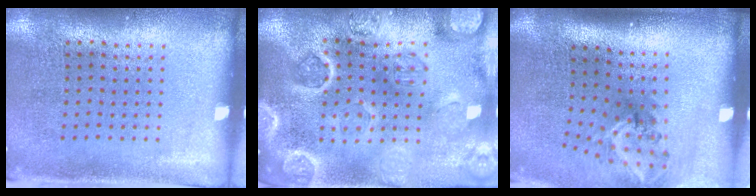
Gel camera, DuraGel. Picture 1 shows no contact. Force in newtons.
{"total": 4.8, "press": 4.2, "slide": 2.2}
{"total": 2.1, "press": 1.3, "slide": 1.6}